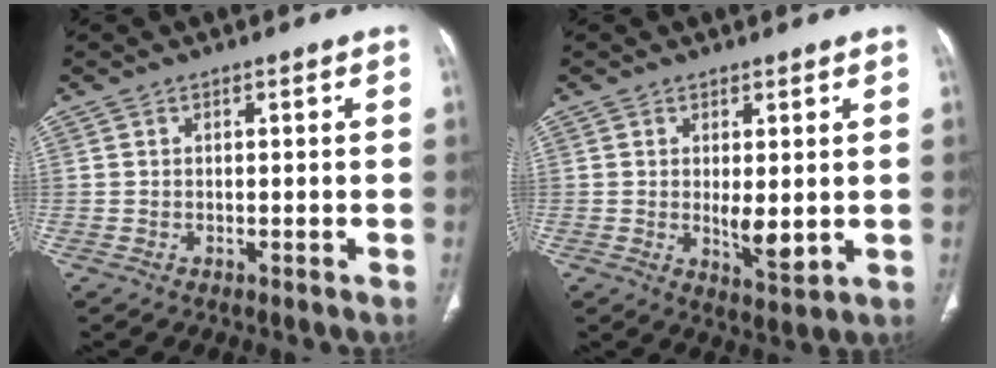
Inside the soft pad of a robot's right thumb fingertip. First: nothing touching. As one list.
[{"total": 5.1, "force": [0.1, 2.0, 4.8], "torque": [-0.071, -0.017, 0.011]}]